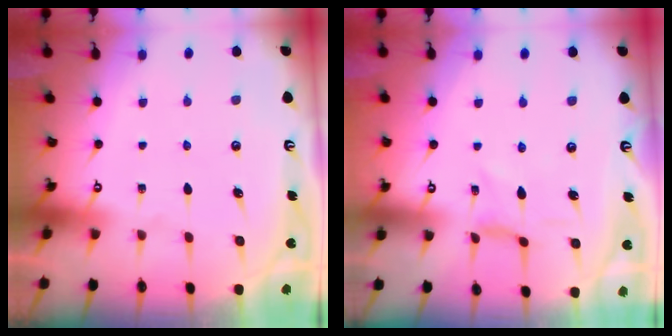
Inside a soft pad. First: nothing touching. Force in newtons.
{"total": 0.0}